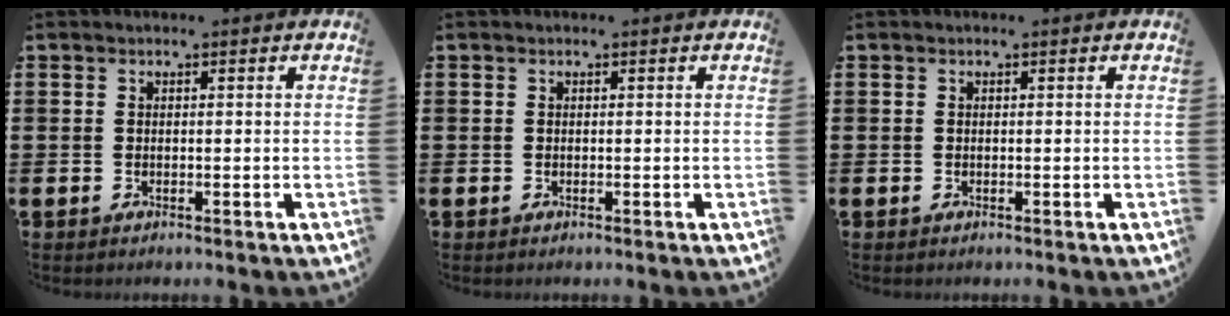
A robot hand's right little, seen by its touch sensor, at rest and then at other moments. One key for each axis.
{"total": 0.0}
{"total": 0.0}